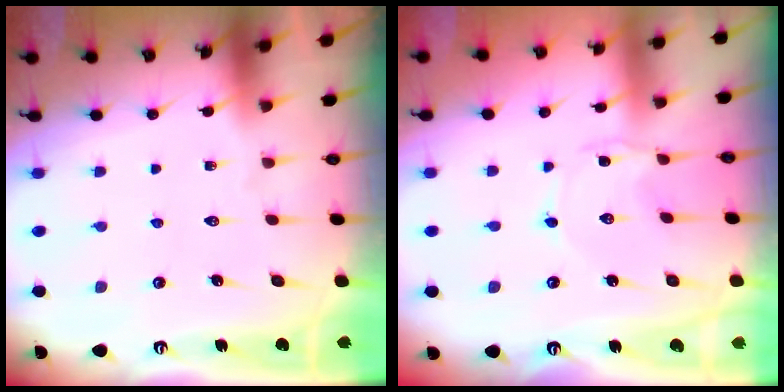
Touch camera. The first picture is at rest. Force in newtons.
{"total": 2.4, "press": 2.4, "slide": 0.3}